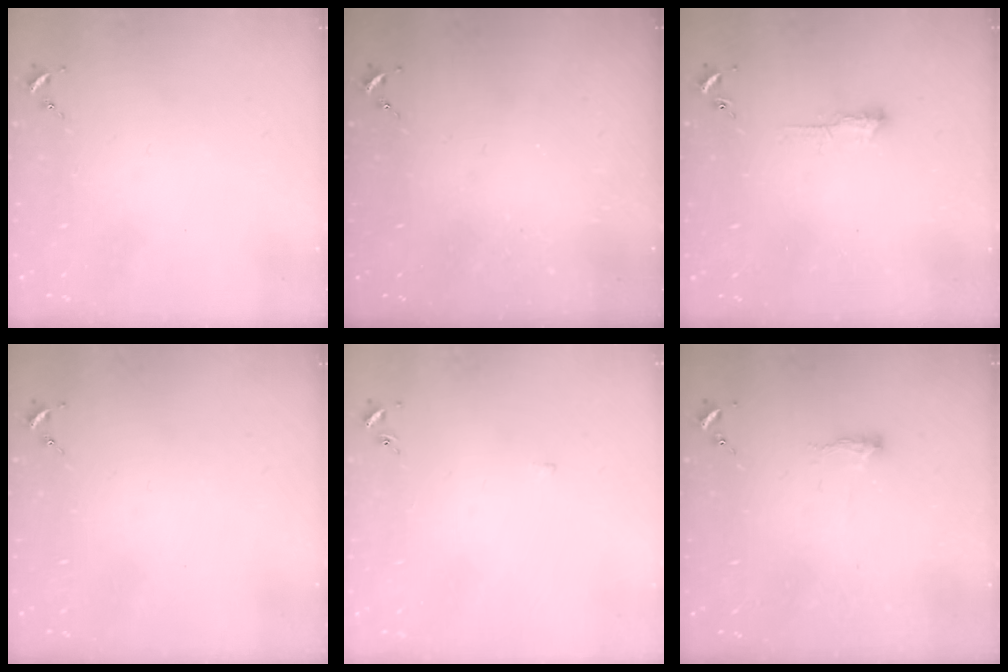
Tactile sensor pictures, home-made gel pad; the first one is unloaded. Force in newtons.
{"total": 0.0}
{"total": 3.6, "press": 3.6, "slide": 0.6}
{"total": 0.0}
{"total": 2.0, "press": 1.9, "slide": 0.4}
{"total": 5.5, "press": 5.4, "slide": 0.9}